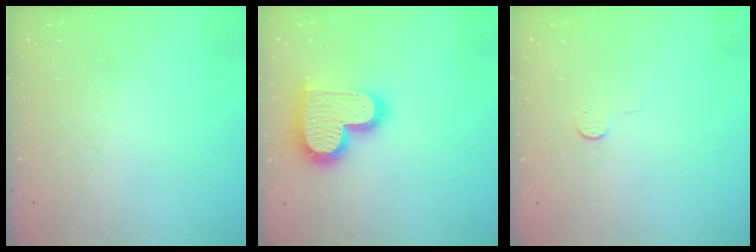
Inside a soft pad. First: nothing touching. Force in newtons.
{"total": 18.7, "press": 18.6, "slide": 1.4}
{"total": 4.6, "press": 4.5, "slide": 0.4}